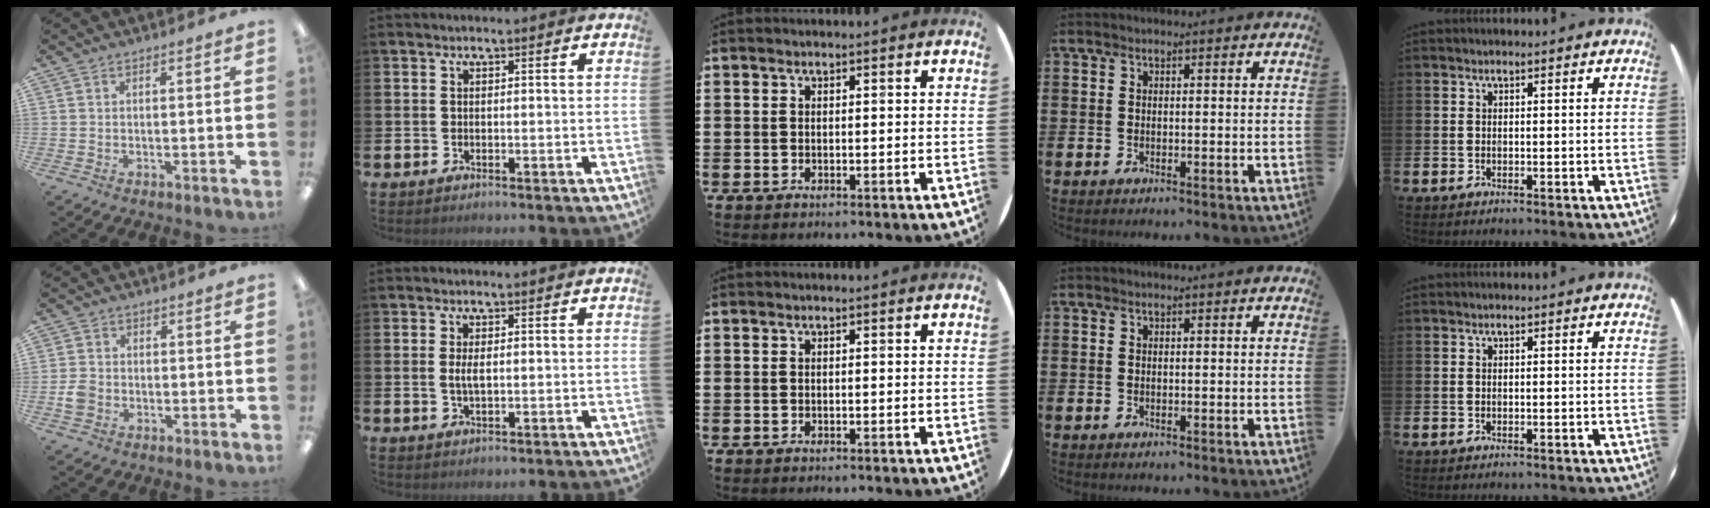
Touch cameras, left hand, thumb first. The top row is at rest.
{"thumb": {"total": 3.7, "force": [-1.2, 3.1, 1.6], "torque": [-0.025, 0.008, -0.020]}, "index": {"total": 2.2, "force": [0.2, 0.8, 2.0], "torque": [-0.040, 0.003, 0.002]}}